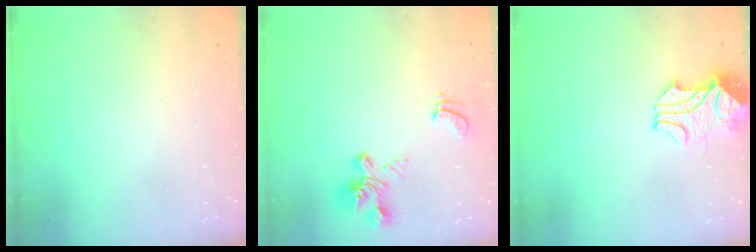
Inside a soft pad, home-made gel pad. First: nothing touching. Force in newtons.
{"total": 4.5, "press": 4.3, "slide": 1.4}
{"total": 2.4, "press": 2.2, "slide": 1.0}